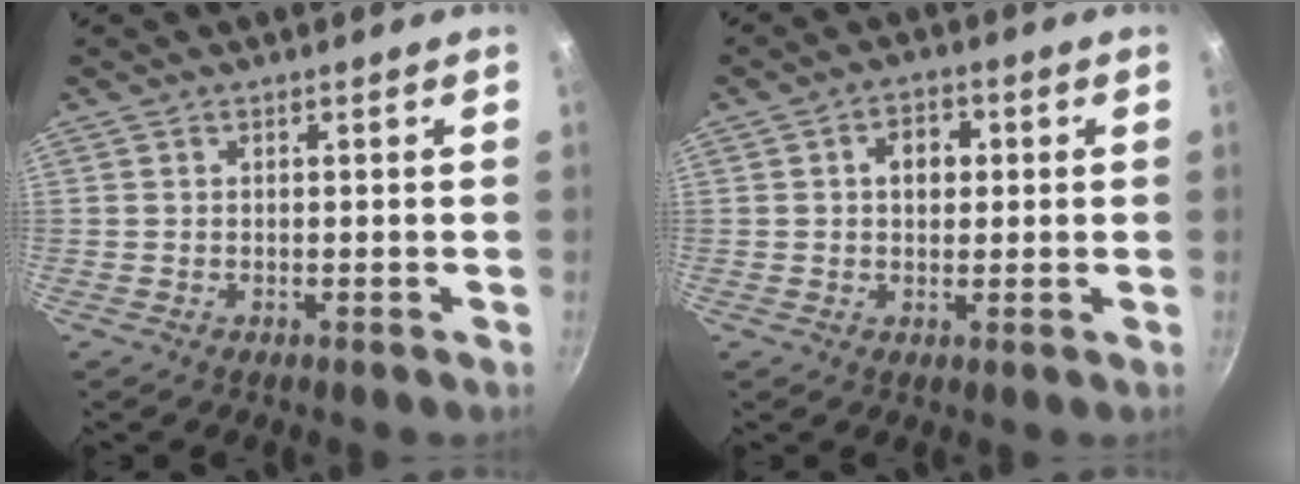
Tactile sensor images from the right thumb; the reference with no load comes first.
{"total": 5.2, "force": [0.9, 3.8, 3.4], "torque": [-0.027, 0.009, 0.009]}